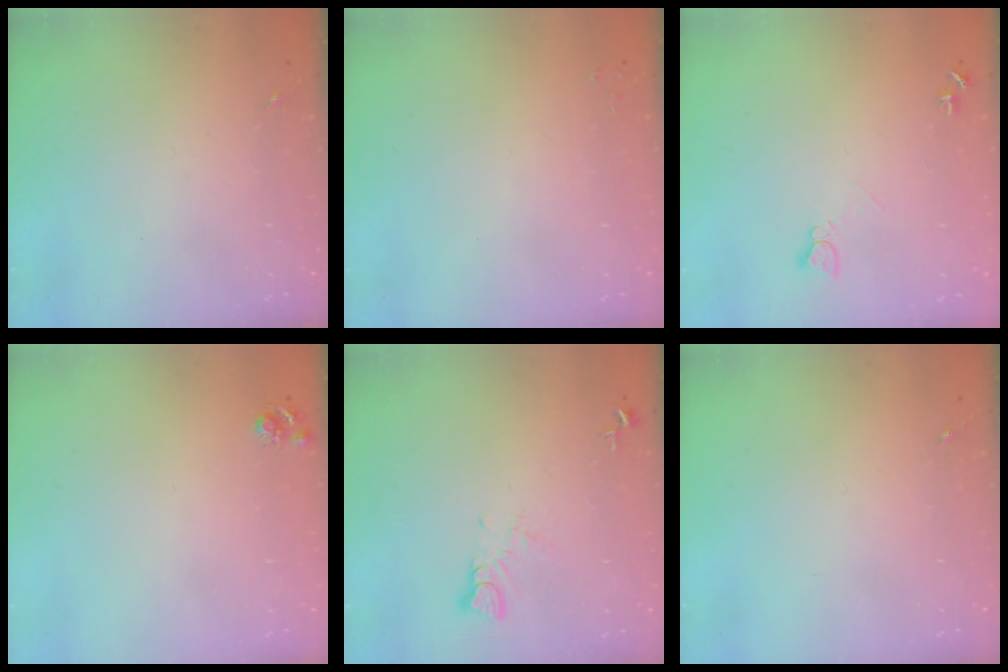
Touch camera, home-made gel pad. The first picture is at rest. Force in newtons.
{"total": 2.0, "press": 2.0, "slide": 0.3}
{"total": 5.1, "press": 5.1, "slide": 0.6}
{"total": 4.8, "press": 4.7, "slide": 0.7}
{"total": 3.5, "press": 3.5, "slide": 0.3}
{"total": 0.0}